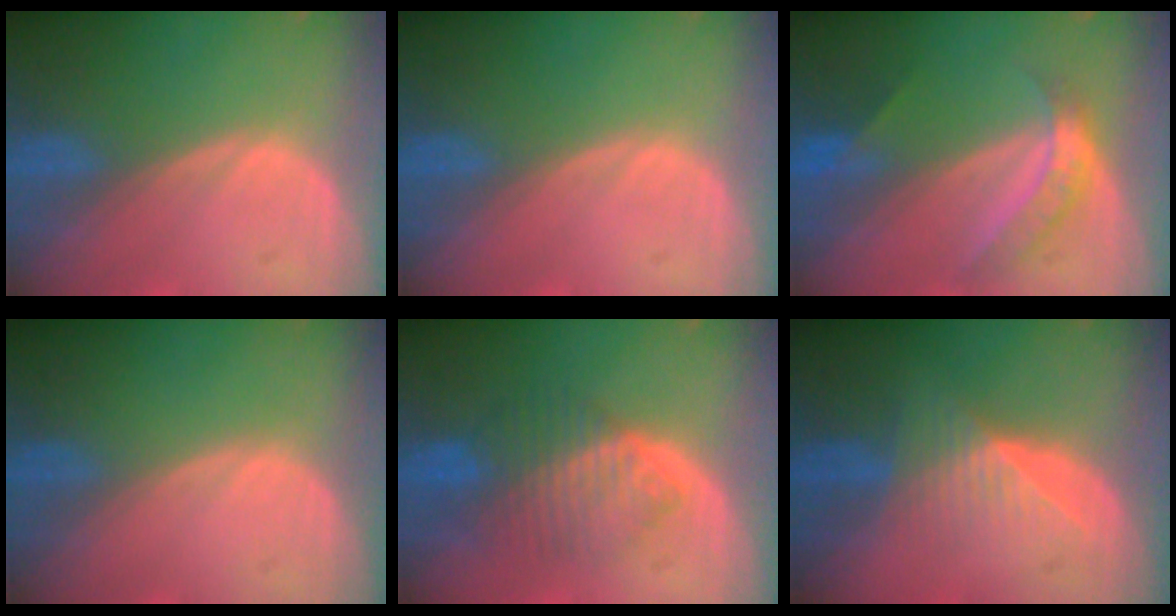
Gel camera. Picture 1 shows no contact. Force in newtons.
{"total": 0.0}
{"total": 5.9, "press": 4.9, "slide": 3.3}
{"total": 0.0}
{"total": 6.9, "press": 6.9, "slide": 0.8}
{"total": 6.2, "press": 5.7, "slide": 2.6}